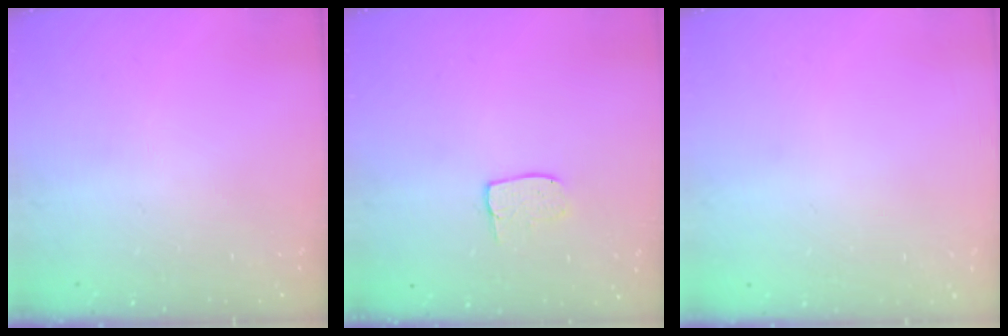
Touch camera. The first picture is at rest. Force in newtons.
{"total": 5.6, "press": 5.6, "slide": 0.3}
{"total": 0.0}